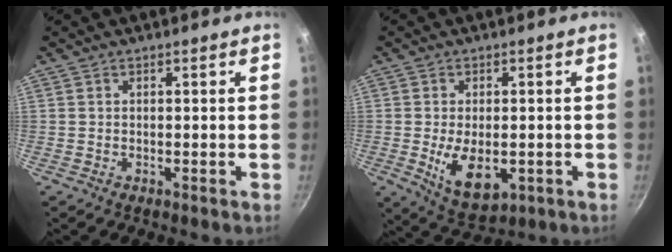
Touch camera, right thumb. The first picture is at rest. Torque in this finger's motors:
{"motor_torque": [-0.52, 0.83, 0.26, 0.26, 0.18]}